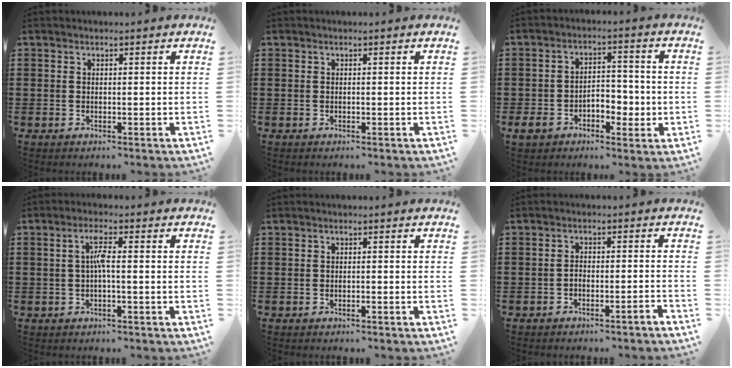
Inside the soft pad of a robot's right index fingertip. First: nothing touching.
{"total": 0.0}
{"total": 5.3, "force": [-2.0, 3.6, 3.4], "torque": [-0.057, 0.010, -0.040]}
{"total": 3.3, "force": [-0.3, 0.4, 3.3], "torque": [-0.063, 0.002, -0.010]}
{"total": 0.6, "force": [-0.6, 0.0, 0.2], "torque": [-0.004, -0.002, -0.012]}
{"total": 2.2, "force": [-2.1, 0.0, 0.6], "torque": [-0.014, 0.001, -0.043]}